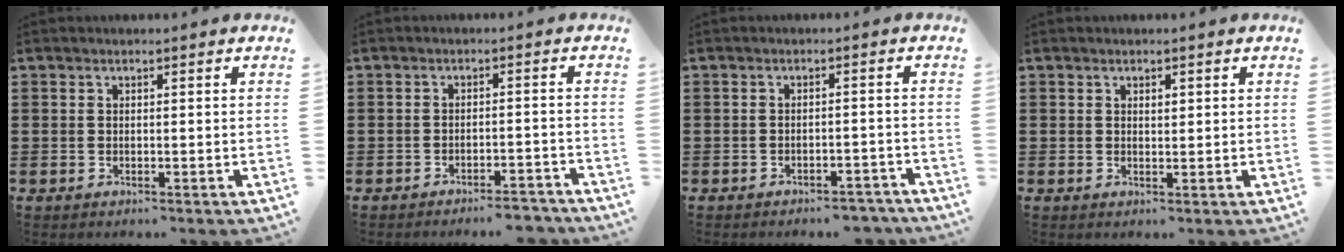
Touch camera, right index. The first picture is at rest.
{"total": 3.2, "force": [-3.1, -0.1, 0.7], "torque": [-0.016, -0.001, -0.065]}
{"total": 2.7, "force": [-2.7, 0.2, 0.4], "torque": [-0.011, 0.000, -0.055]}
{"total": 0.8, "force": [0.4, 0.4, 0.5], "torque": [-0.010, 0.003, 0.008]}